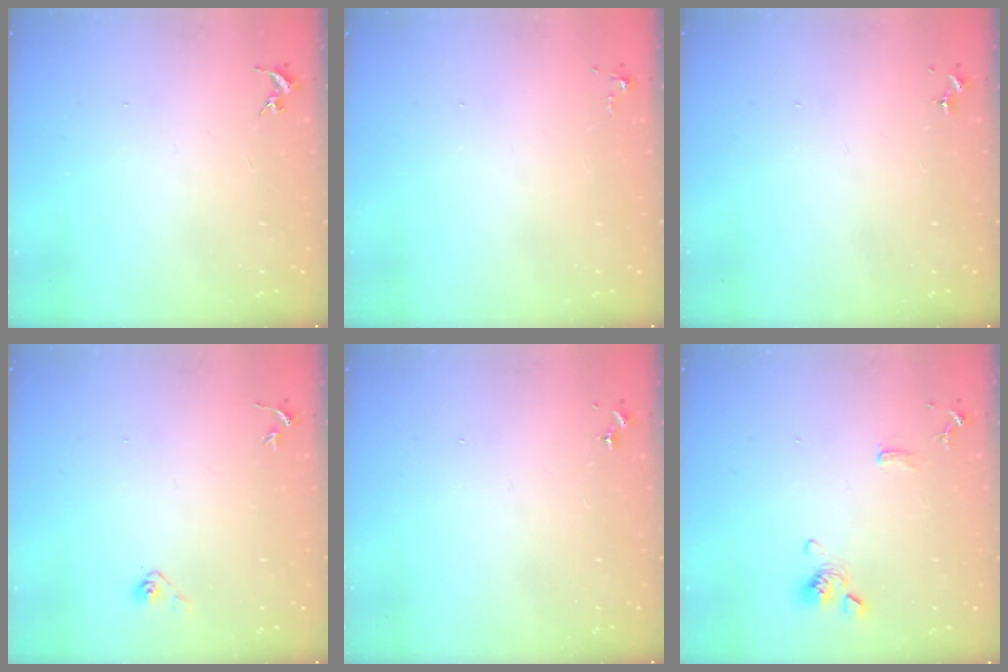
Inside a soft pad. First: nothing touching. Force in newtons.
{"total": 3.8, "press": 3.8, "slide": 0.6}
{"total": 0.0}
{"total": 3.9, "press": 3.7, "slide": 1.3}
{"total": 0.0}
{"total": 10.8, "press": 10.6, "slide": 2.0}